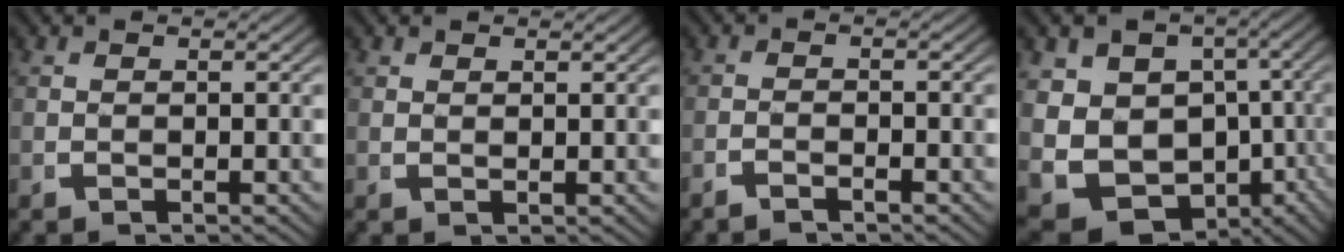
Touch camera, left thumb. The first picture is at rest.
{"total": 0.8, "force": [0.8, -0.1, 0.0], "torque": [-0.001, -0.003, 0.020]}
{"total": 1.3, "force": [-1.3, 0.2, 0.2], "torque": [0.000, -0.002, -0.029]}
{"total": 16.8, "force": [-4.8, 13.2, 9.2], "torque": [-0.212, -0.100, -0.049]}